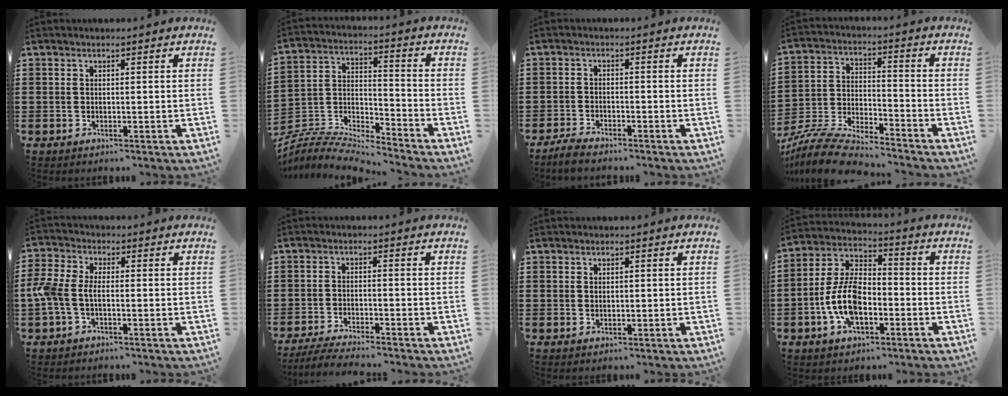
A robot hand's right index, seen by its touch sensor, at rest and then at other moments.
{"total": 6.9, "force": [-6.8, 0.6, 1.2], "torque": [-0.039, -0.008, -0.142]}
{"total": 2.5, "force": [-2.5, 0.1, 0.4], "torque": [-0.011, 0.005, -0.050]}
{"total": 8.4, "force": [-8.0, 0.7, 2.4], "torque": [-0.066, 0.002, -0.164]}
{"total": 4.4, "force": [-1.1, 2.3, 3.6], "torque": [-0.107, -0.010, -0.033]}
{"total": 3.6, "force": [-3.5, -0.3, 0.7], "torque": [-0.019, -0.007, -0.071]}
{"total": 0.5, "force": [0.4, 0.4, 0.2], "torque": [-0.005, 0.002, 0.007]}
{"total": 9.7, "force": [-3.0, 5.4, 7.5], "torque": [-0.175, 0.004, -0.061]}